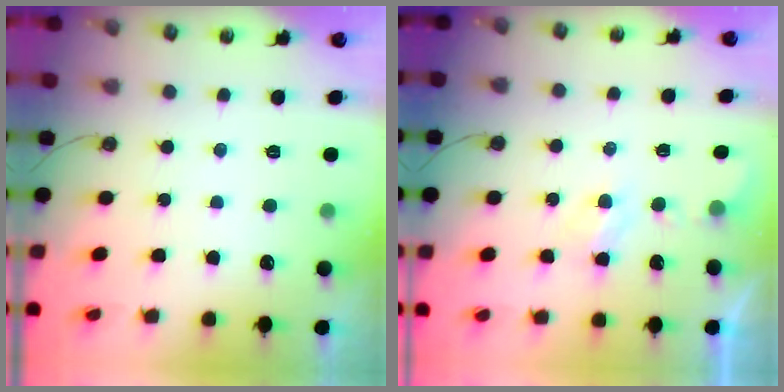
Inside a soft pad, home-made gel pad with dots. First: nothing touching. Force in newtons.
{"total": 3.2, "press": 3.2, "slide": 0.6}